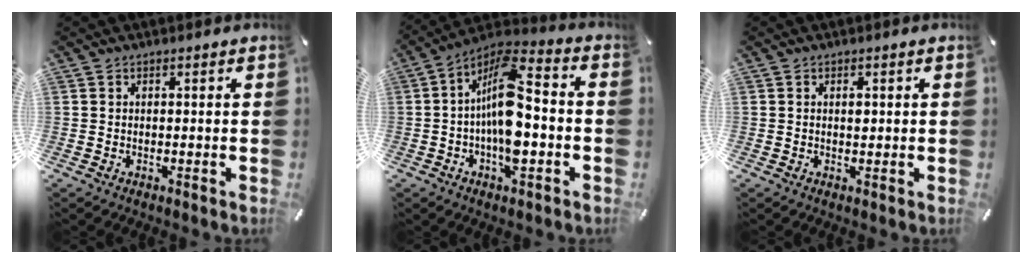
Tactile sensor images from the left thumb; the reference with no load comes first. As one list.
[{"total": 14.3, "force": [-2.3, 6.6, 12.5], "torque": [-0.234, 0.002, -0.041]}, {"total": 1.2, "force": [0.2, 0.7, 0.9], "torque": [-0.010, -0.001, 0.001]}]